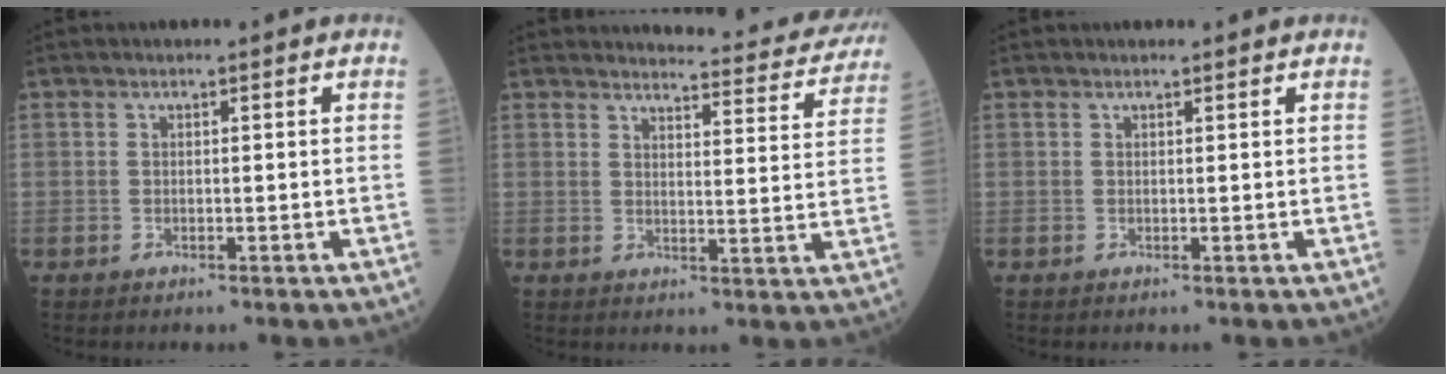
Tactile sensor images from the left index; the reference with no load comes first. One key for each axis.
{"total": 13.7, "fx": 13.4, "fy": 1.0, "fz": 2.3, "tx": -0.015, "ty": -0.060, "tz": 0.136}
{"total": 1.2, "fx": 1.1, "fy": 0.0, "fz": 0.3, "tx": -0.011, "ty": 0.003, "tz": 0.014}